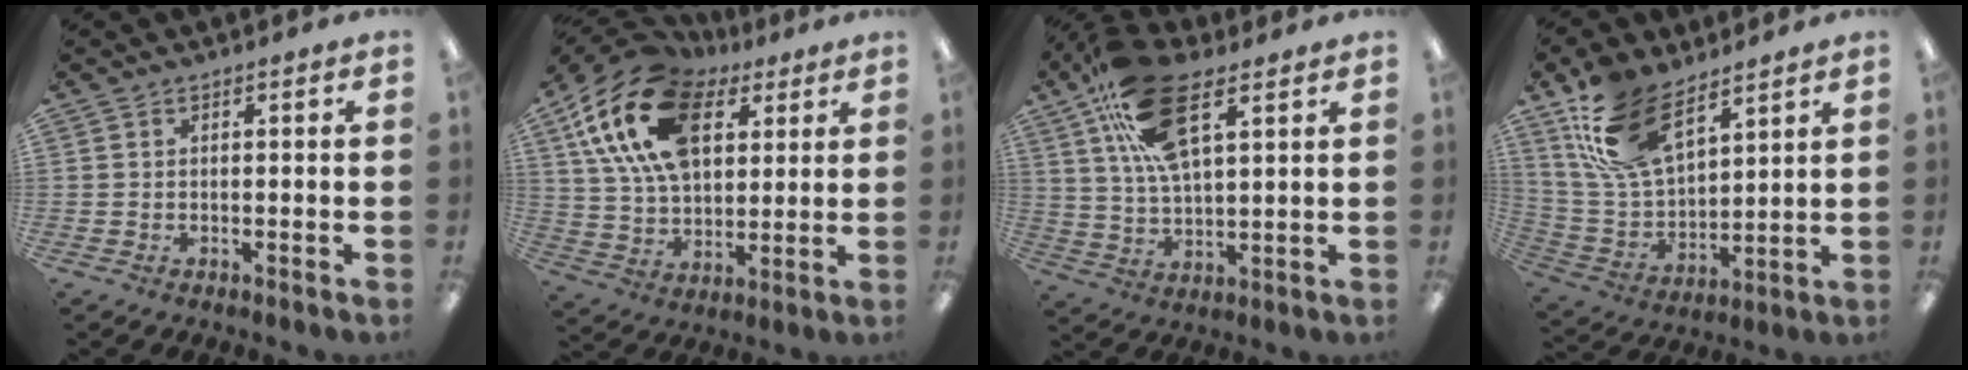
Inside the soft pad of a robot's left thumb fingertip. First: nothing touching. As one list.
[{"total": 22.0, "force": [9.9, 13.3, 14.5], "torque": [-0.288, -0.023, 0.174]}, {"total": 17.6, "force": [9.8, 7.4, 12.6], "torque": [-0.233, -0.022, 0.176]}, {"total": 17.1, "force": [10.6, 8.6, 10.3], "torque": [-0.229, -0.033, 0.199]}]